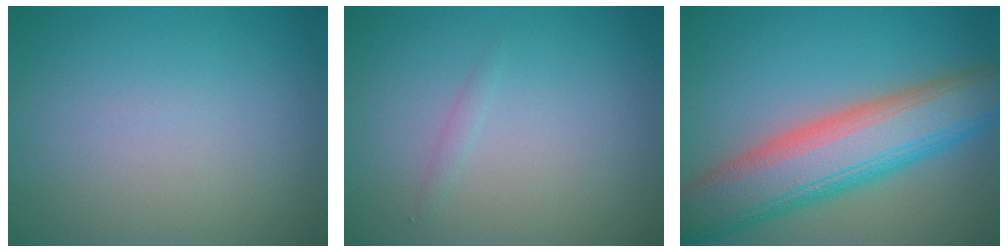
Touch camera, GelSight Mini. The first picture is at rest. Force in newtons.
{"total": 0.6, "press": 0.6, "slide": 0.0}
{"total": 9.9, "press": 9.9, "slide": 0.4}